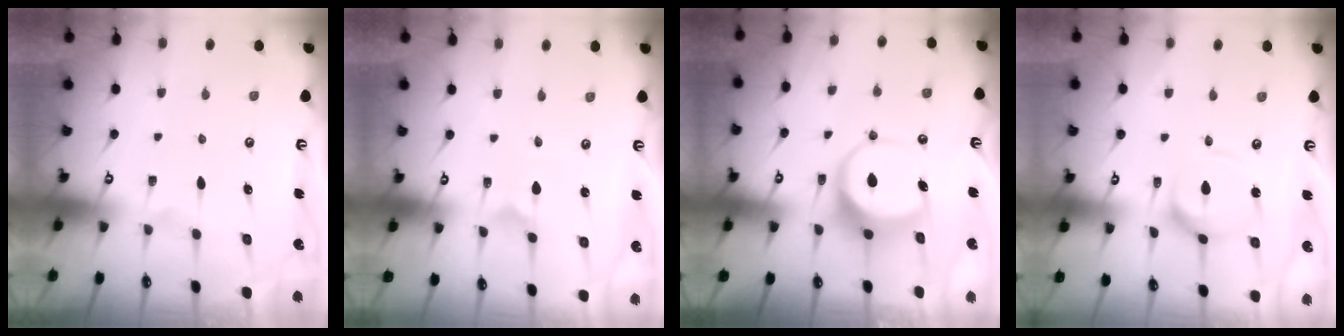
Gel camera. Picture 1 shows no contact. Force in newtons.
{"total": 0.0}
{"total": 7.6, "press": 7.6, "slide": 0.6}
{"total": 9.3, "press": 9.2, "slide": 0.9}